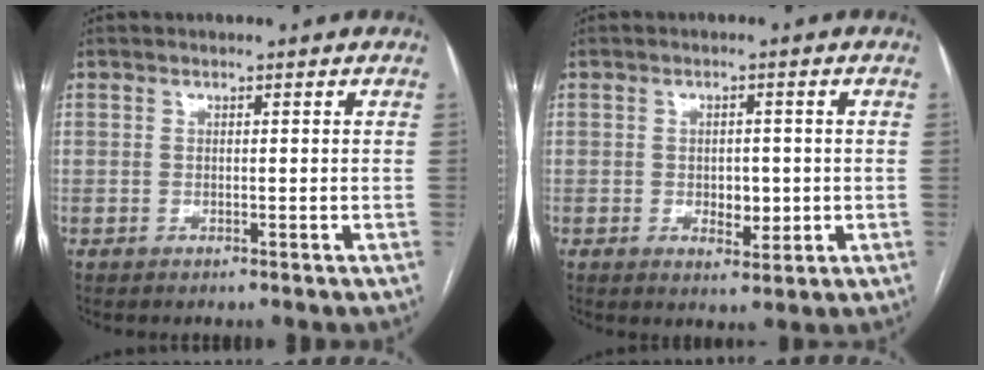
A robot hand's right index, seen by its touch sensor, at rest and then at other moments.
{"total": 3.8, "force": [-0.5, 2.1, 3.1], "torque": [-0.043, -0.001, -0.001]}